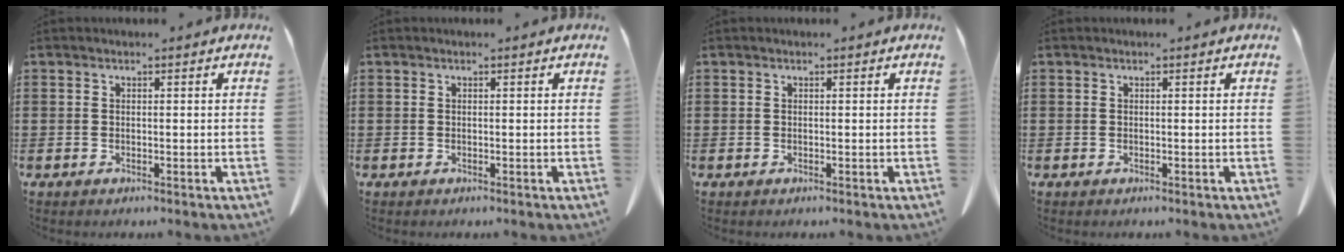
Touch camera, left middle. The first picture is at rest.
{"total": 0.0}
{"total": 0.0}
{"total": 0.0}